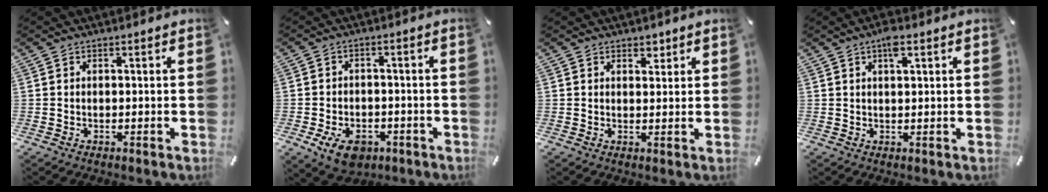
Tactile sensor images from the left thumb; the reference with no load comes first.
{"total": 7.2, "force": [-3.3, 4.9, 4.1], "torque": [-0.077, 0.012, -0.061]}
{"total": 2.3, "force": [1.6, 1.7, 0.5], "torque": [0.013, -0.007, 0.023]}
{"total": 3.5, "force": [1.9, 1.1, 2.7], "torque": [-0.051, 0.002, 0.029]}